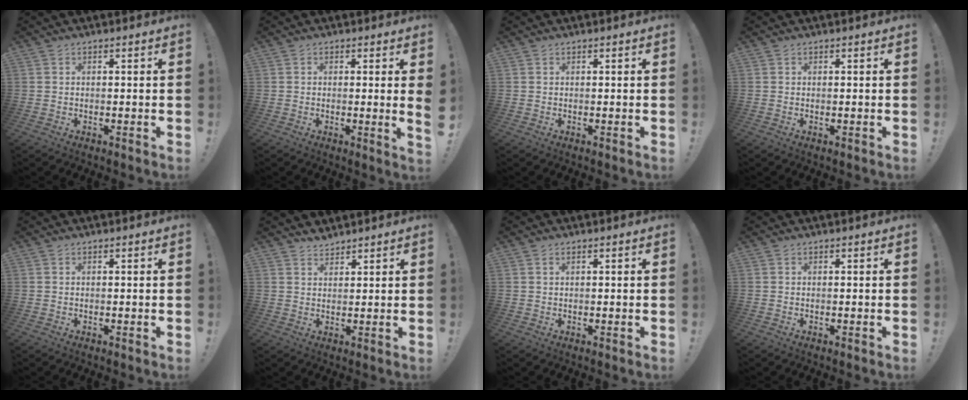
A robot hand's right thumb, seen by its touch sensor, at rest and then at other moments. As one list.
[{"total": 2.6, "force": [0.5, -0.6, 2.5], "torque": [-0.027, -0.014, 0.007]}, {"total": 0.0}, {"total": 0.0}, {"total": 0.0}, {"total": 2.9, "force": [2.8, 0.8, 0.0], "torque": [0.010, -0.021, 0.050]}, {"total": 0.8, "force": [0.6, 0.3, 0.5], "torque": [-0.011, 0.001, 0.011]}, {"total": 0.0}]